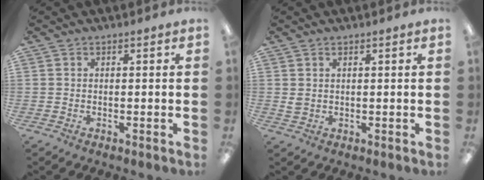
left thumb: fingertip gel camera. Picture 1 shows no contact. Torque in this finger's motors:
{"motor_torque": [0.22, 0.43, -0.01, -0.04, 0.00]}